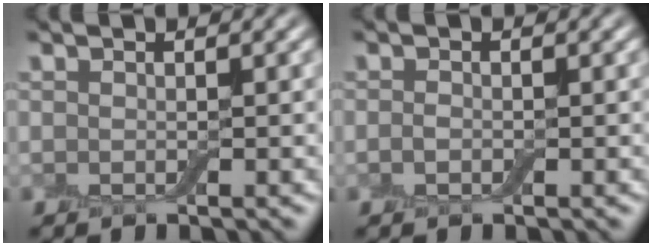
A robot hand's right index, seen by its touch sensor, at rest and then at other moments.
{"total": 0.7, "force": [-0.2, 0.4, 0.5], "torque": [-0.012, 0.000, -0.005]}